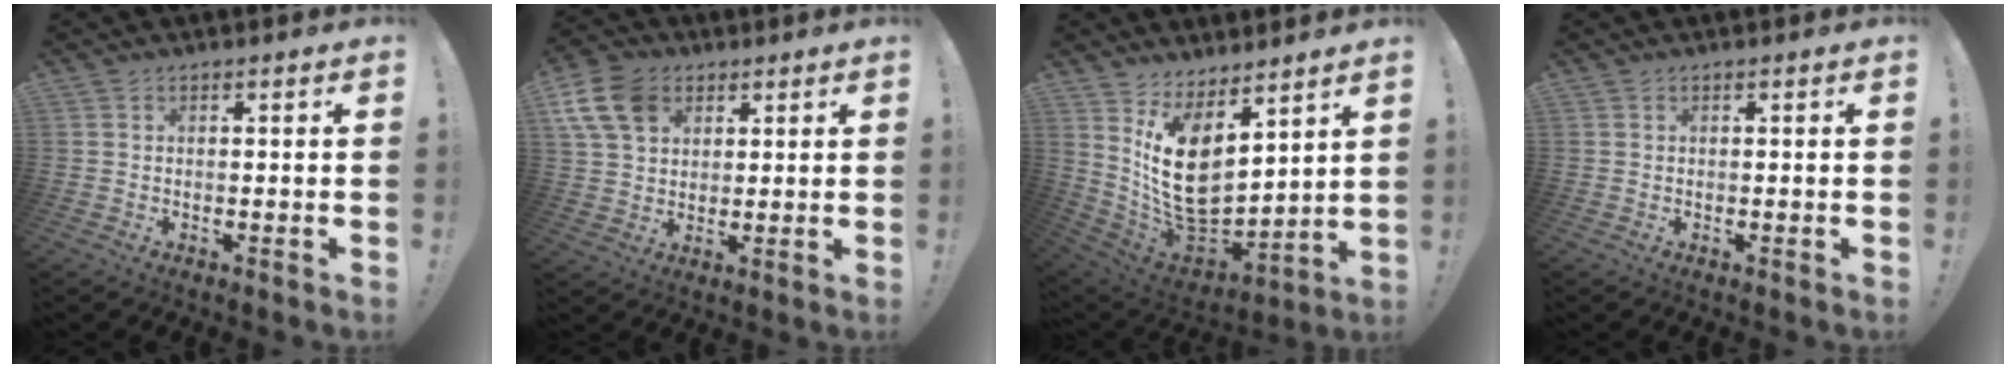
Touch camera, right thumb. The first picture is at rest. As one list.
[{"total": 12.4, "force": [5.4, 8.8, 6.8], "torque": [-0.132, -0.024, 0.106]}, {"total": 16.7, "force": [5.2, 10.6, 11.8], "torque": [-0.232, -0.061, 0.104]}, {"total": 0.0}]